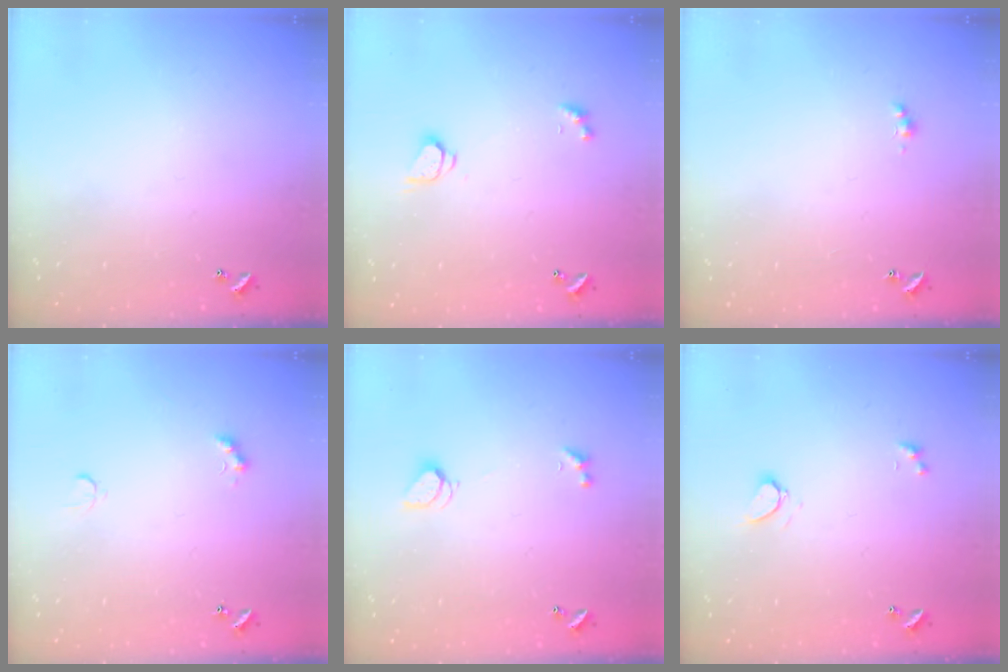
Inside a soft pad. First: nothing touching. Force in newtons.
{"total": 1.9, "press": 1.8, "slide": 0.3}
{"total": 1.1, "press": 1.1, "slide": 0.3}
{"total": 2.2, "press": 2.1, "slide": 0.6}
{"total": 2.0, "press": 2.0, "slide": 0.5}
{"total": 1.6, "press": 1.4, "slide": 0.6}